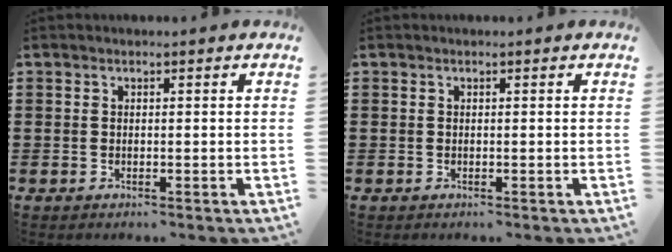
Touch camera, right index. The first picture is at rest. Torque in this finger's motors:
{"motor_torque": [0.01, 0.01, 0.00, 0.00]}